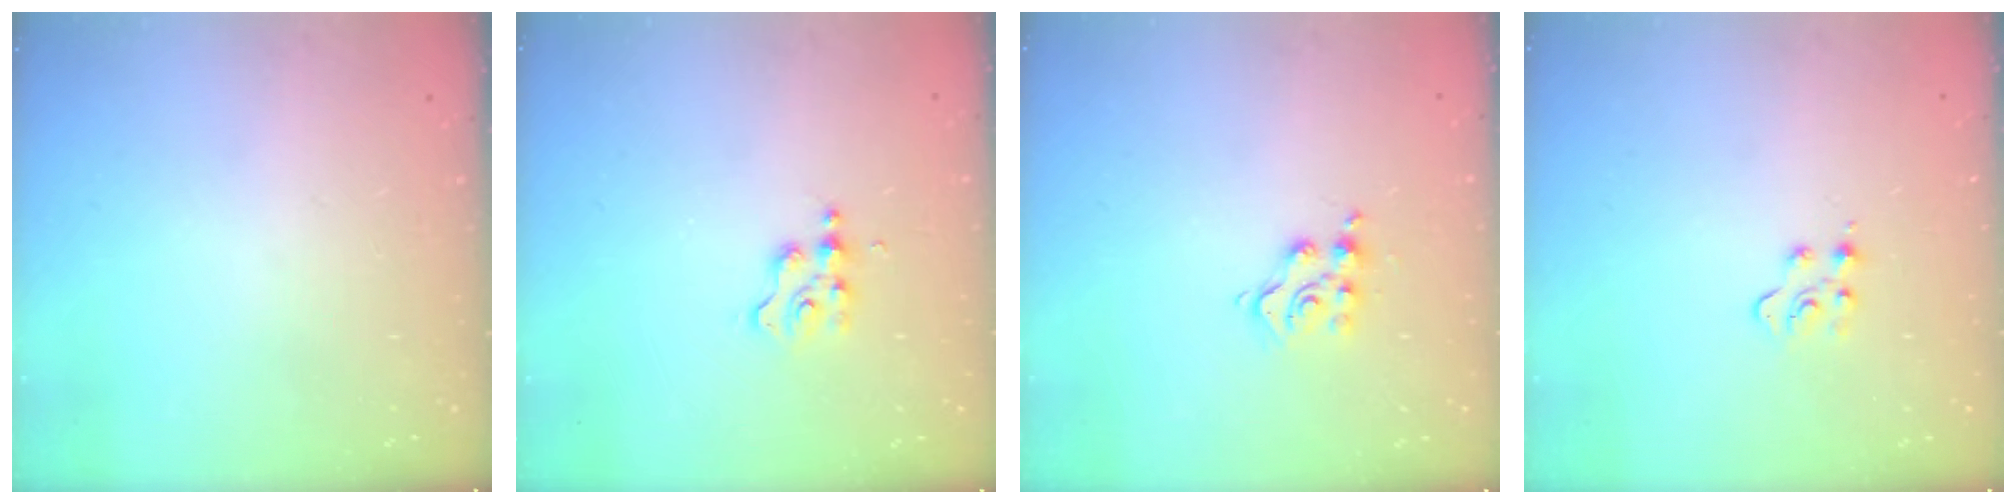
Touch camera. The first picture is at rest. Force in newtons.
{"total": 2.9, "press": 2.9, "slide": 0.4}
{"total": 6.4, "press": 6.4, "slide": 0.4}
{"total": 4.0, "press": 4.0, "slide": 0.4}